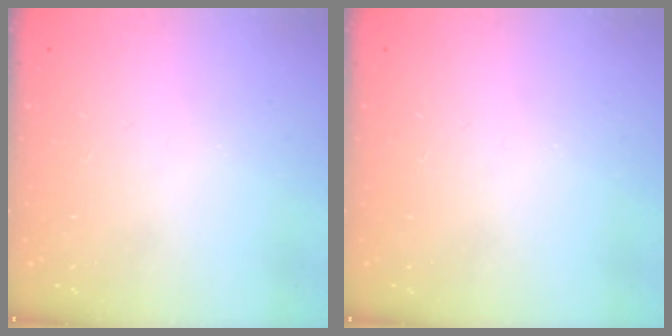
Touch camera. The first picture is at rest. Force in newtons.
{"total": 0.0}